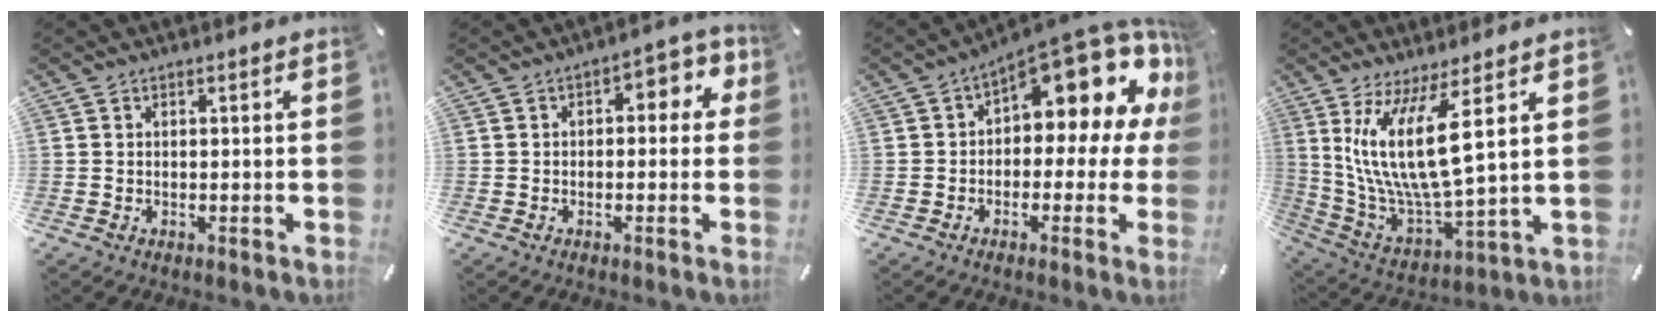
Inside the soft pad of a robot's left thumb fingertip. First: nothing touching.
{"total": 5.2, "force": [0.2, 3.1, 4.2], "torque": [-0.051, 0.004, -0.007]}
{"total": 14.2, "force": [8.9, 5.8, 9.4], "torque": [-0.126, -0.083, 0.147]}
{"total": 16.7, "force": [6.1, 4.1, 15.0], "torque": [-0.337, -0.037, 0.093]}